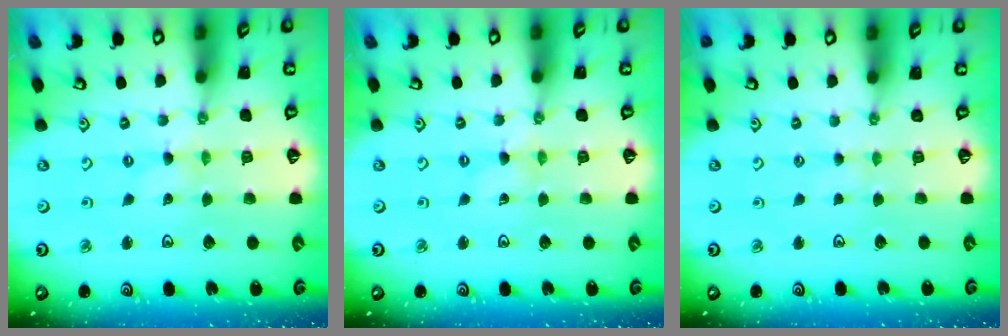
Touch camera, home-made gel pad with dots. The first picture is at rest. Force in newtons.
{"total": 0.0}
{"total": 0.6, "press": 0.6, "slide": 0.2}